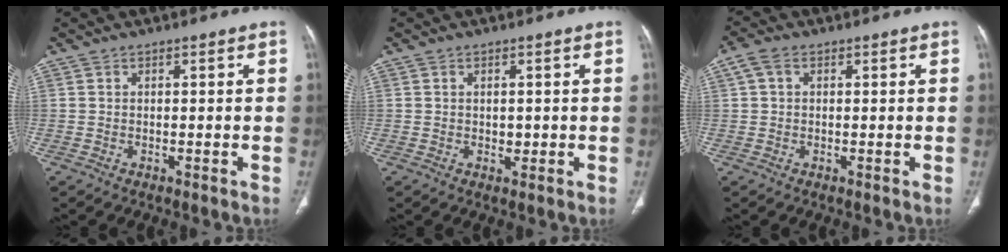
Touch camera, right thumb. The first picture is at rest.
{"total": 1.5, "force": [0.1, 1.0, 1.1], "torque": [-0.012, -0.001, 0.004]}
{"total": 2.9, "force": [0.9, 2.0, 1.9], "torque": [-0.041, 0.012, 0.017]}